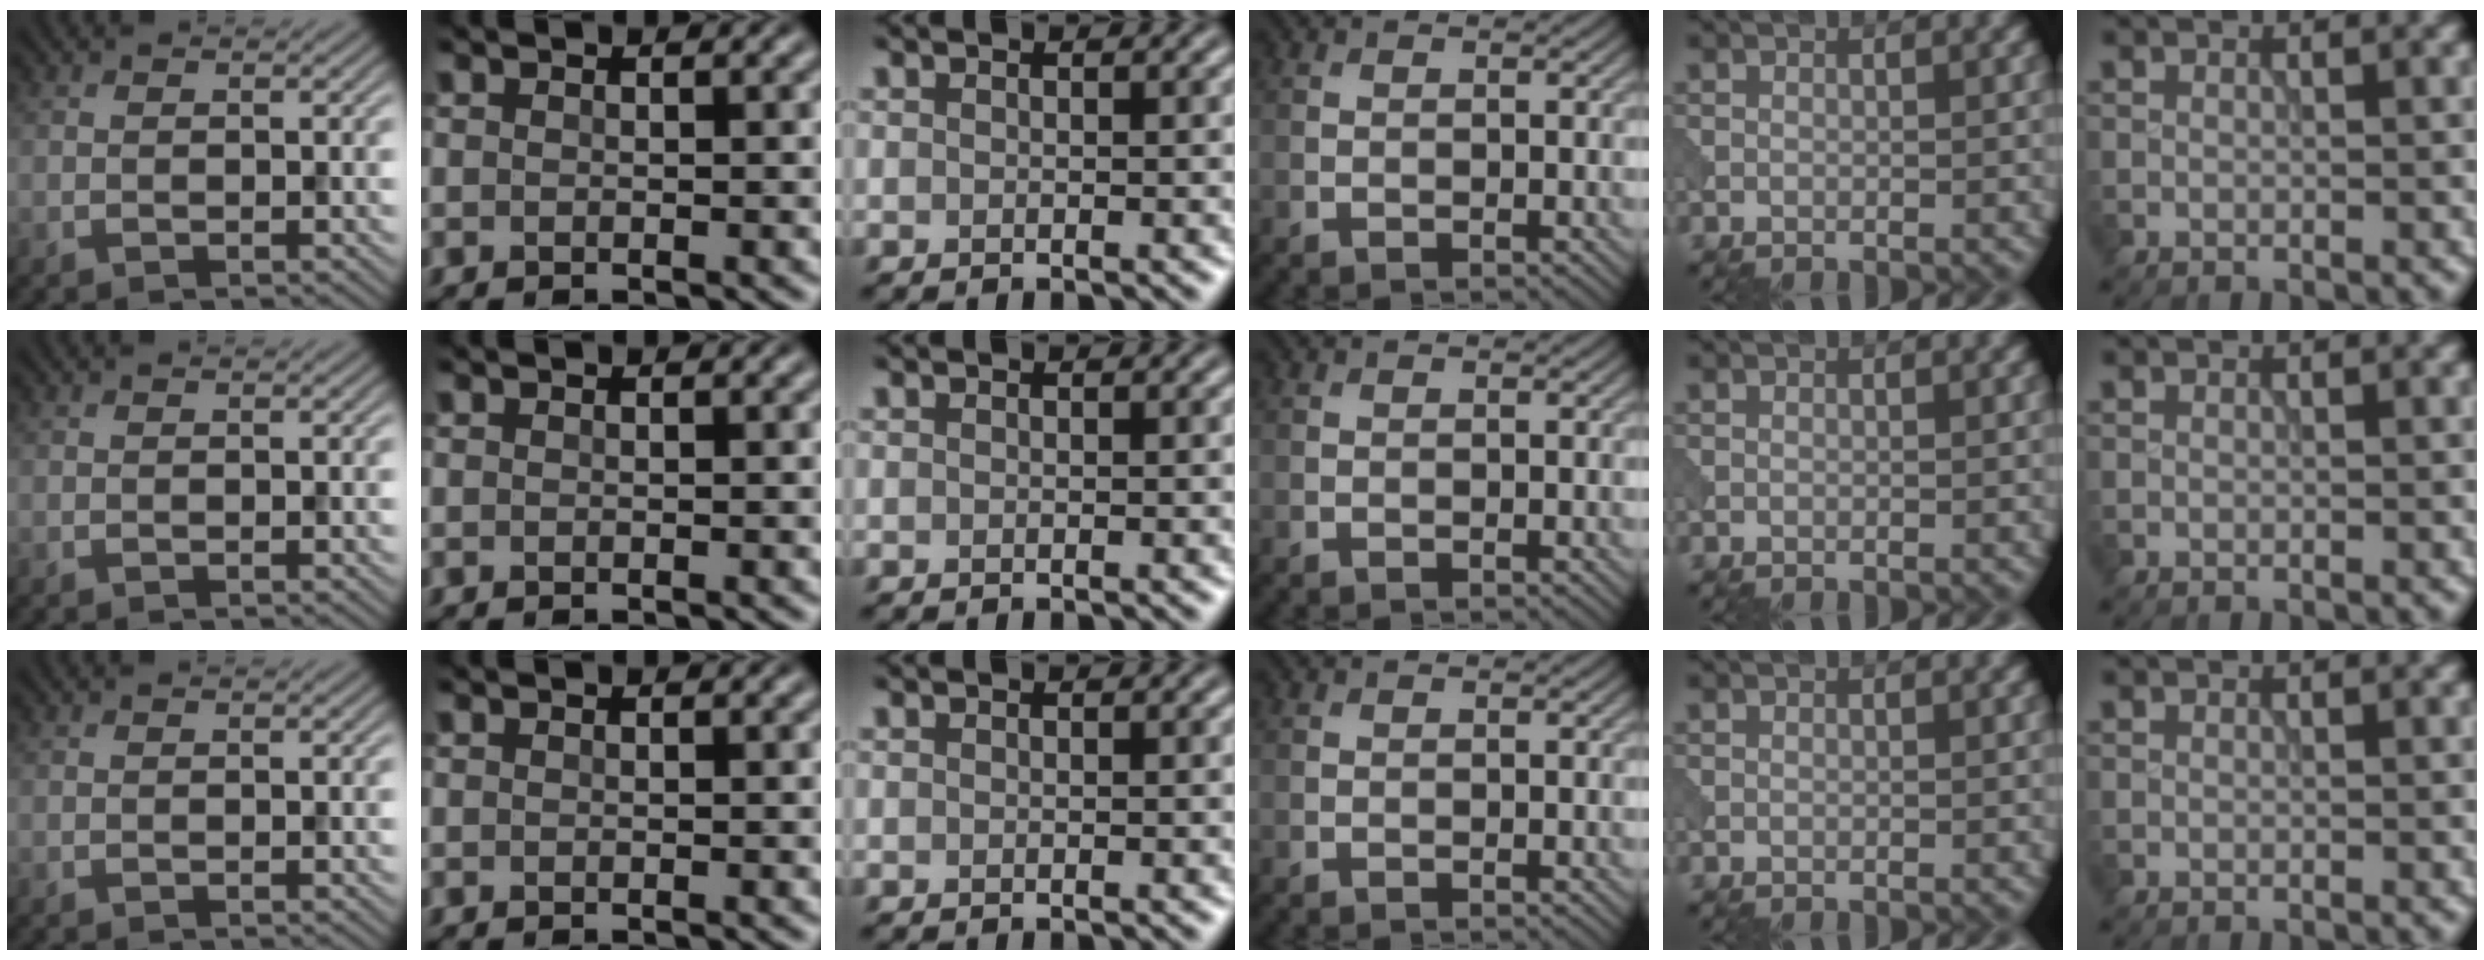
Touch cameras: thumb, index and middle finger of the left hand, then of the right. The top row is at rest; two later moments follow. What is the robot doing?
{"motion": "pour", "object": "beaker"}